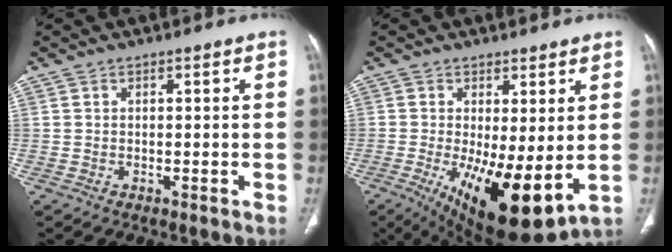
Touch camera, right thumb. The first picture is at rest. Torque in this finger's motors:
{"motor_torque": [2.68, 2.33, 1.67, -0.64, 0.51]}